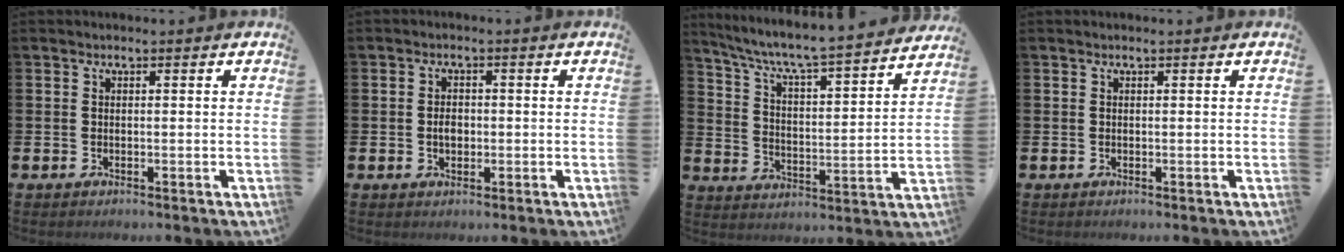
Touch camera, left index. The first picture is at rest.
{"total": 2.3, "force": [-0.2, 1.6, 1.6], "torque": [-0.010, -0.003, -0.011]}
{"total": 6.6, "force": [6.1, 0.1, 2.4], "torque": [-0.079, -0.054, 0.099]}
{"total": 0.0}